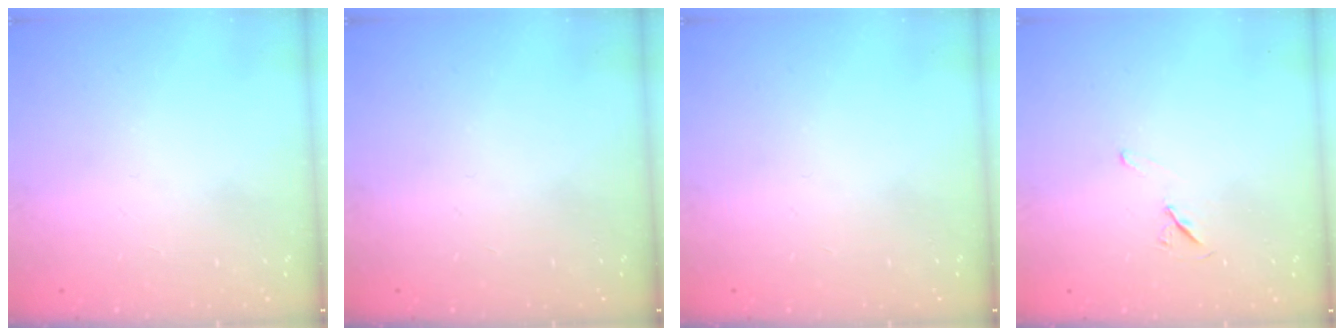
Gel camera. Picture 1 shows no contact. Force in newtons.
{"total": 0.0}
{"total": 0.0}
{"total": 5.7, "press": 5.2, "slide": 2.4}